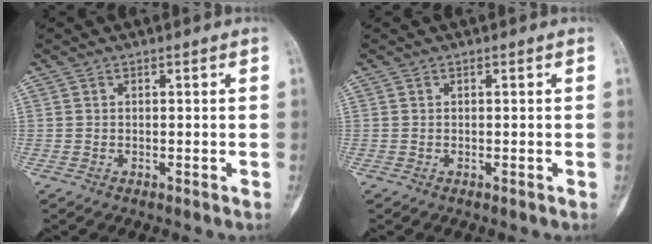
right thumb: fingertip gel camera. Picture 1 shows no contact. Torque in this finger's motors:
{"motor_torque": [-0.08, 0.00, -0.04, -0.02, 0.02]}